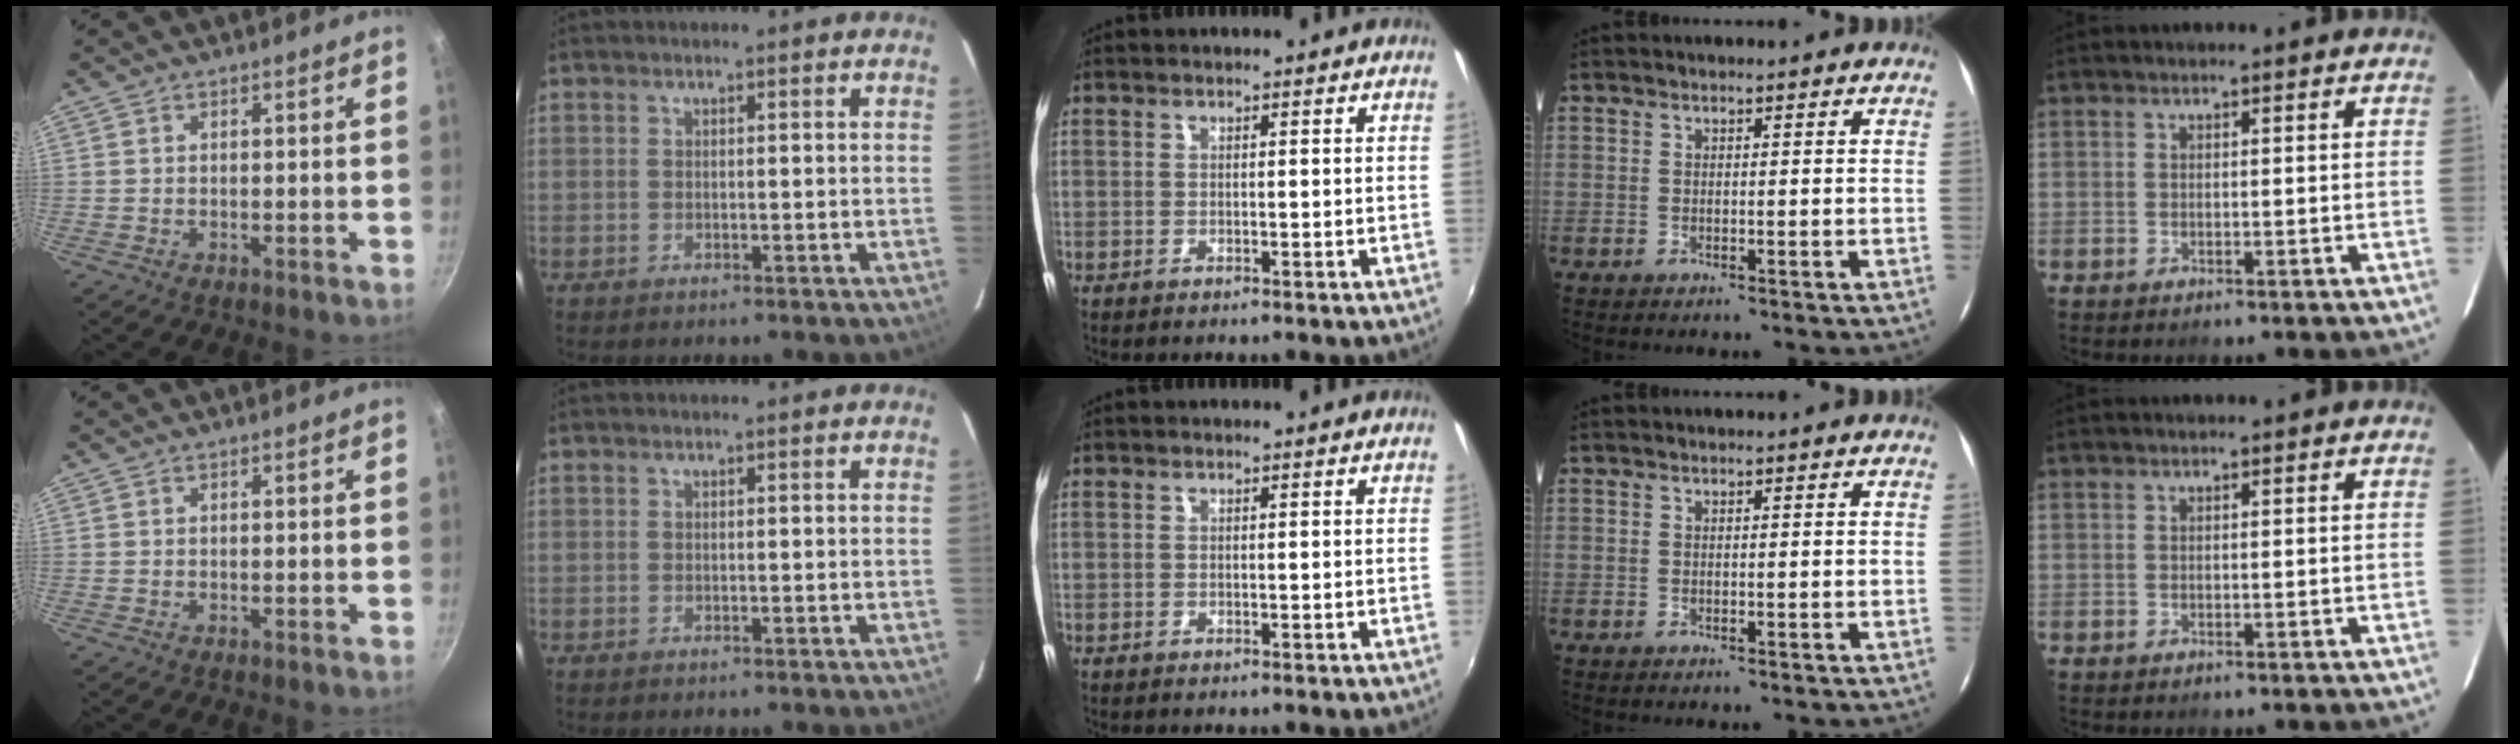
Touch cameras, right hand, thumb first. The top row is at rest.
{}